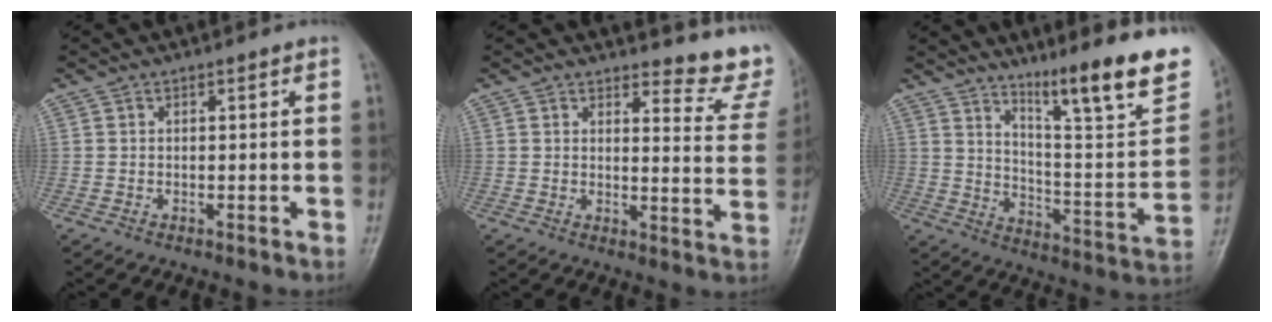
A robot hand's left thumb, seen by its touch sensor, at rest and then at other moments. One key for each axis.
{"total": 10.1, "fx": 9.6, "fy": 2.5, "fz": 1.7, "tx": 0.013, "ty": -0.104, "tz": 0.085}
{"total": 21.0, "fx": 14.6, "fy": 2.8, "fz": 14.7, "tx": -0.182, "ty": -0.089, "tz": 0.224}